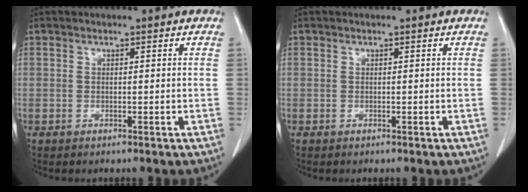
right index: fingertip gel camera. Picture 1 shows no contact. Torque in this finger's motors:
{"motor_torque": [0.00, 0.00, 0.00, 0.00]}